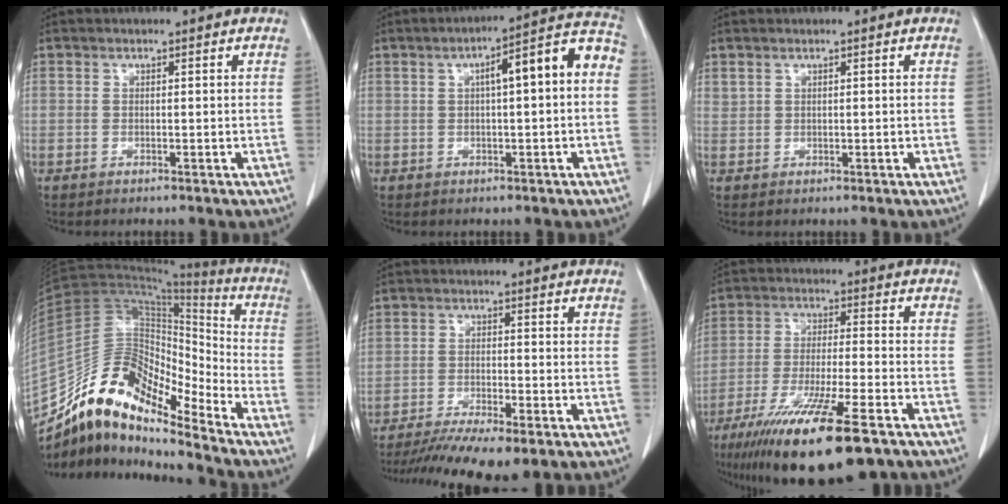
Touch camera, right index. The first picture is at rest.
{"total": 10.1, "force": [1.2, 1.6, 9.9], "torque": [-0.136, 0.040, 0.011]}
{"total": 0.9, "force": [0.7, 0.5, 0.3], "torque": [-0.006, 0.005, 0.017]}
{"total": 13.8, "force": [-11.8, 3.6, 6.3], "torque": [-0.106, 0.068, -0.212]}
{"total": 11.4, "force": [-8.8, 1.3, 7.1], "torque": [-0.113, -0.018, -0.140]}
{"total": 18.3, "force": [-12.1, 2.1, 13.6], "torque": [-0.229, -0.048, -0.205]}